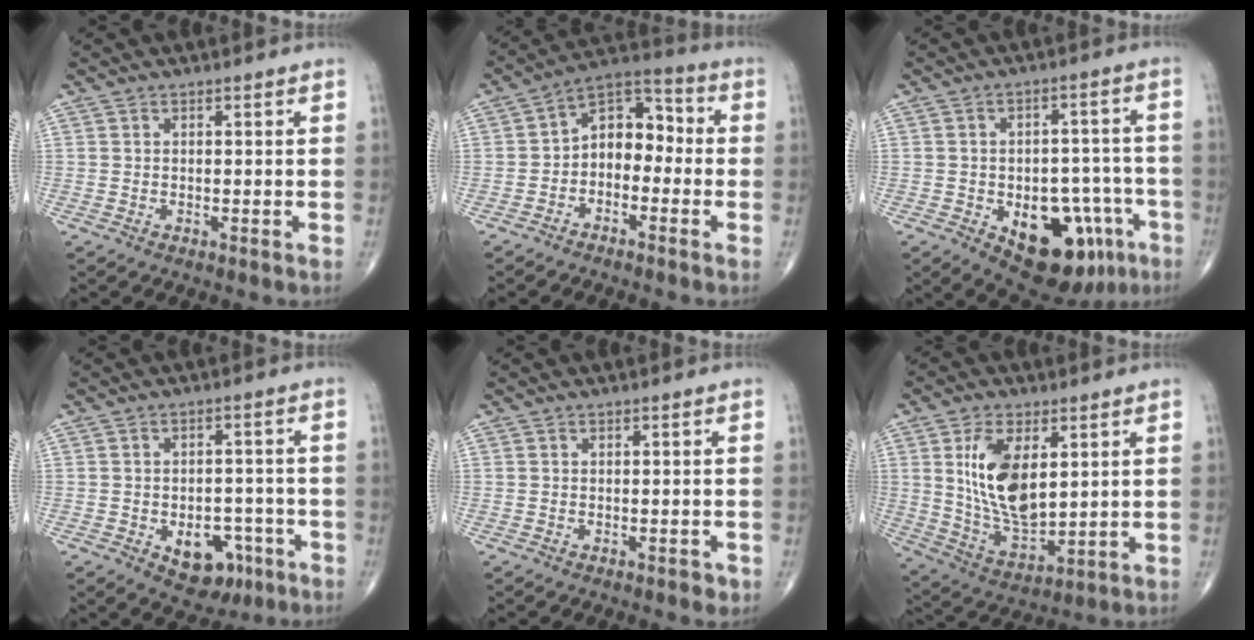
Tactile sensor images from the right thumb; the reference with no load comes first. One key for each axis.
{"total": 9.3, "fx": -1.6, "fy": 6.4, "fz": 6.6, "tx": -0.070, "ty": 0.046, "tz": -0.048}
{"total": 17.0, "fx": -7.1, "fy": 9.6, "fz": 12.0, "tx": -0.120, "ty": 0.040, "tz": -0.083}
{"total": 8.9, "fx": -3.7, "fy": 5.9, "fz": 5.5, "tx": -0.037, "ty": 0.027, "tz": -0.040}
{"total": 1.1, "fx": -0.6, "fy": 0.5, "fz": 0.8, "tx": -0.007, "ty": -0.001, "tz": -0.008}
{"total": 14.4, "fx": 3.7, "fy": 7.4, "fz": 11.8, "tx": -0.212, "ty": -0.025, "tz": 0.082}